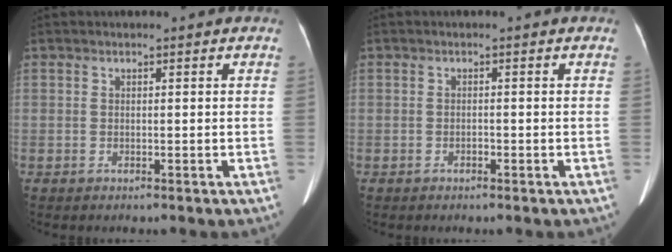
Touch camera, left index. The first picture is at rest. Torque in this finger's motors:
{"motor_torque": [-0.33, 0.02, -0.02, -0.01]}